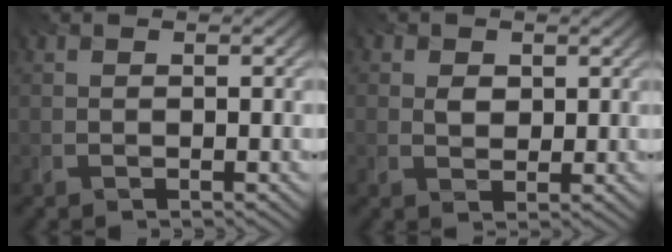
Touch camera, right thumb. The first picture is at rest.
{"total": 1.8, "force": [0.7, 1.4, 0.7], "torque": [-0.018, -0.004, 0.013]}